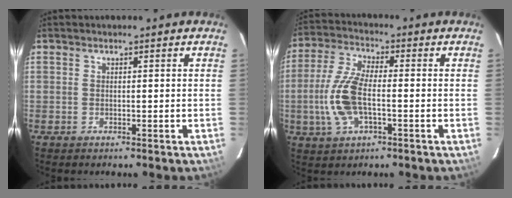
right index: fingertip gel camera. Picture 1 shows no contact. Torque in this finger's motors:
{"motor_torque": [1.32, -0.08, 0.43, 0.12]}